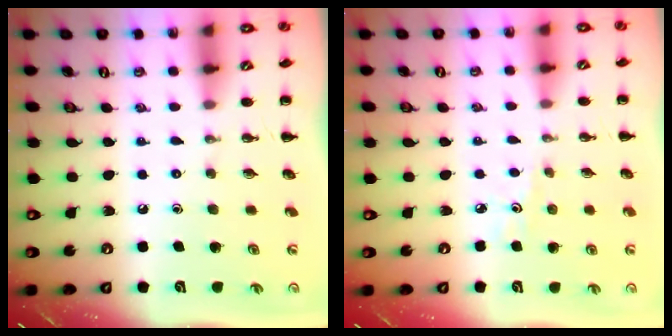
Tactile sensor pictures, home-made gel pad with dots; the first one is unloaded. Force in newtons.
{"total": 3.2, "press": 3.0, "slide": 1.1}